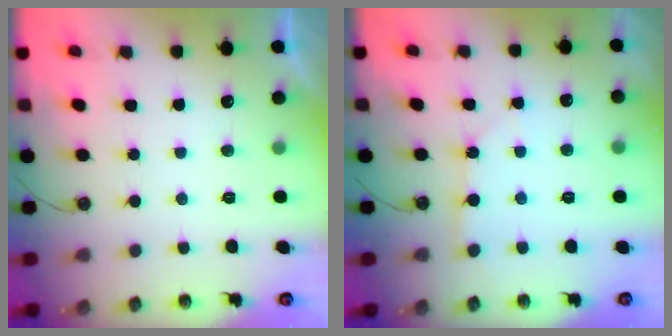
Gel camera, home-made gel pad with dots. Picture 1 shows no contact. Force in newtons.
{"total": 2.3, "press": 2.3, "slide": 0.2}